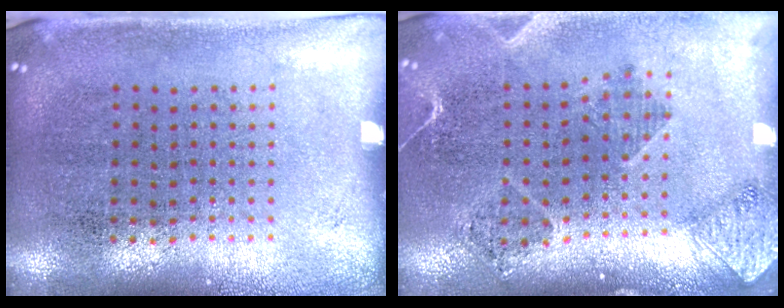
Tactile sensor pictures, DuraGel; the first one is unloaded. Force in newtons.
{"total": 1.6, "press": 1.5, "slide": 0.6}